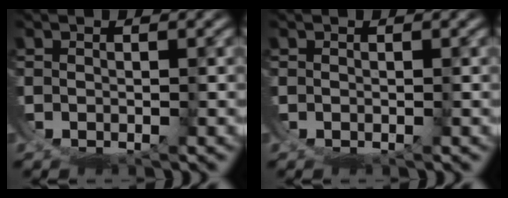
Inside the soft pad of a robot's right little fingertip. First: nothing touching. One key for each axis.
{"total": 0.0}